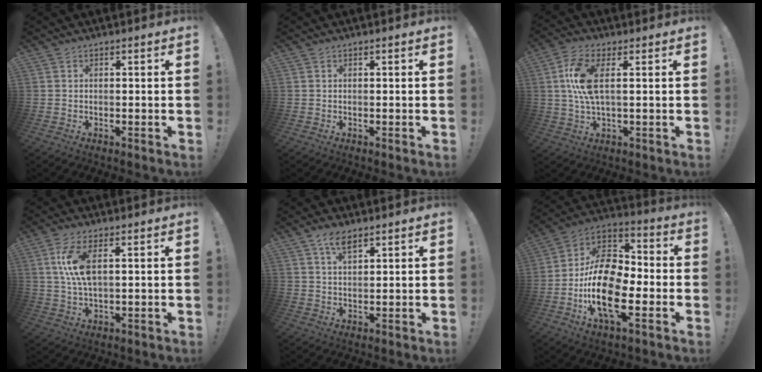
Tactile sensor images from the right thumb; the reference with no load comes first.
{"total": 0.0}
{"total": 10.5, "force": [1.8, 3.7, 9.7], "torque": [-0.188, -0.013, 0.029]}
{"total": 9.1, "force": [2.2, 3.5, 8.2], "torque": [-0.162, -0.011, 0.035]}
{"total": 5.4, "force": [3.5, 2.2, 3.5], "torque": [-0.066, -0.013, 0.062]}
{"total": 20.8, "force": [-5.9, 11.2, 16.5], "torque": [-0.329, 0.029, -0.093]}